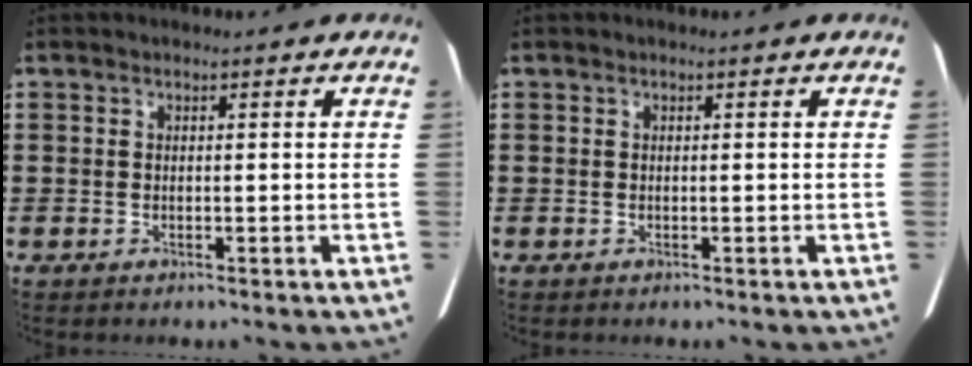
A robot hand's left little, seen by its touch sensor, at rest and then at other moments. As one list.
[{"total": 0.0}]